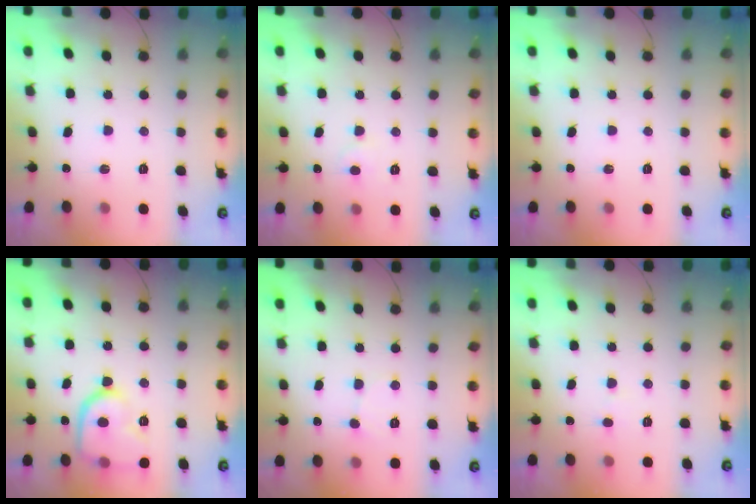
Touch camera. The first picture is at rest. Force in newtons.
{"total": 3.5, "press": 3.5, "slide": 0.5}
{"total": 0.0}
{"total": 12.5, "press": 12.4, "slide": 1.2}
{"total": 1.9, "press": 1.9, "slide": 0.2}
{"total": 2.3, "press": 2.3, "slide": 0.2}